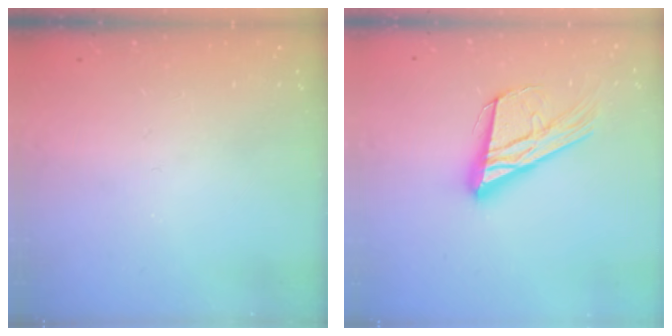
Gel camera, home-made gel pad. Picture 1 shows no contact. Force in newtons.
{"total": 17.6, "press": 17.5, "slide": 1.7}